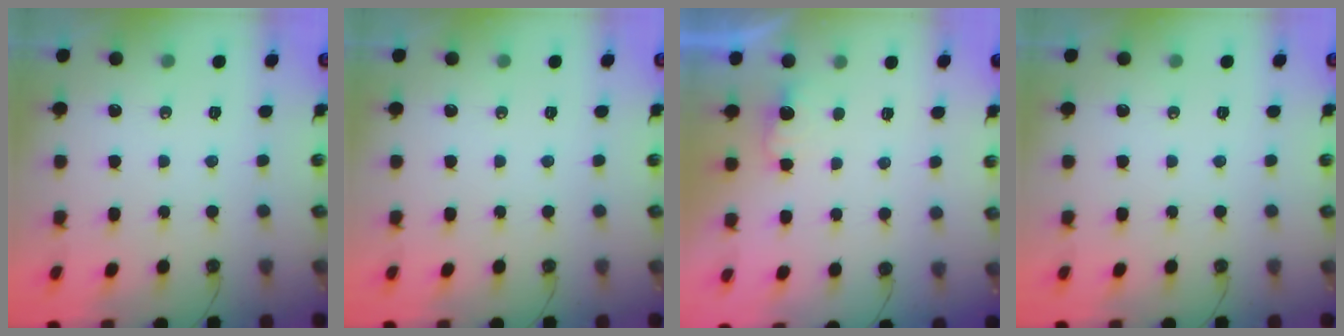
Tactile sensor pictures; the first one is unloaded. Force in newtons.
{"total": 0.0}
{"total": 1.8, "press": 1.6, "slide": 0.9}
{"total": 0.0}